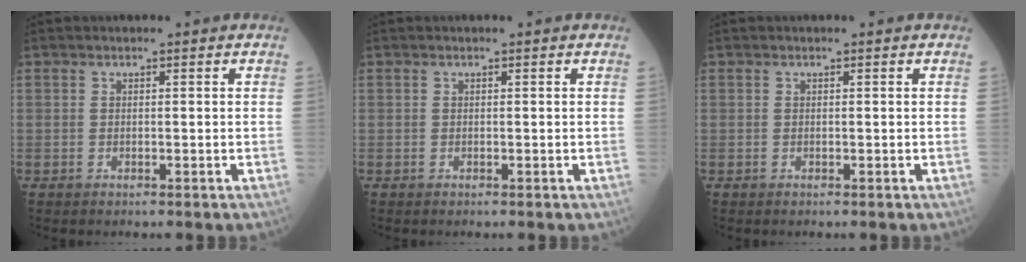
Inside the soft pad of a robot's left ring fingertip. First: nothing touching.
{"total": 0.0}
{"total": 0.0}